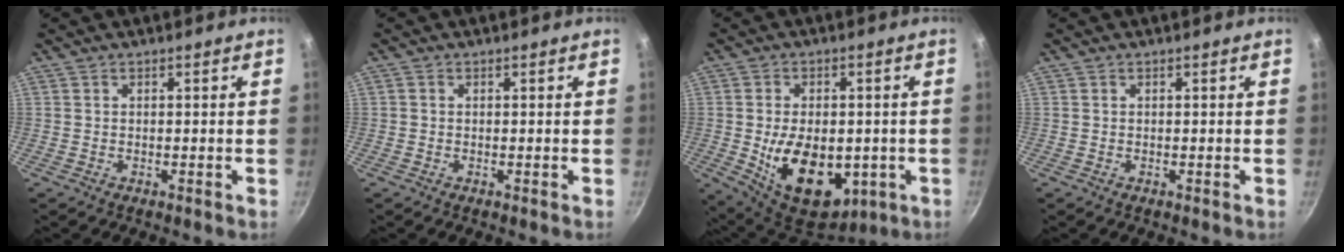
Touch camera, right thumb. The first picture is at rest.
{"total": 0.0}
{"total": 17.4, "force": [-3.0, 11.1, 13.1], "torque": [-0.180, -0.009, -0.025]}
{"total": 0.0}